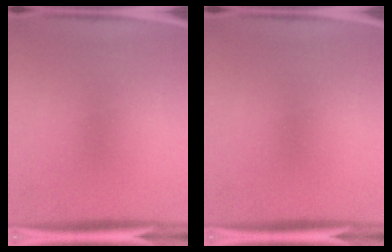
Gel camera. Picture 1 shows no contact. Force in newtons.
{"total": 0.0}